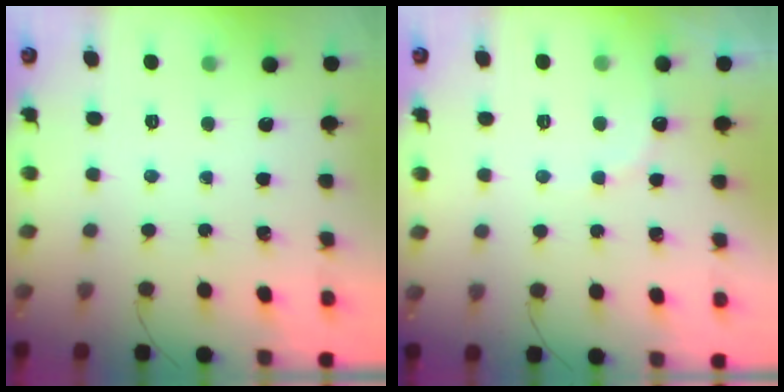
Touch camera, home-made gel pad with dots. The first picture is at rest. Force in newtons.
{"total": 7.6, "press": 7.5, "slide": 1.1}